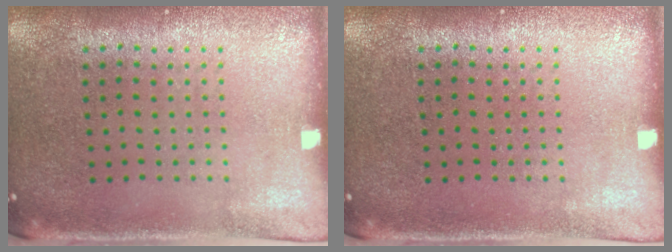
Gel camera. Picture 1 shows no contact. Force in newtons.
{"total": 0.0}